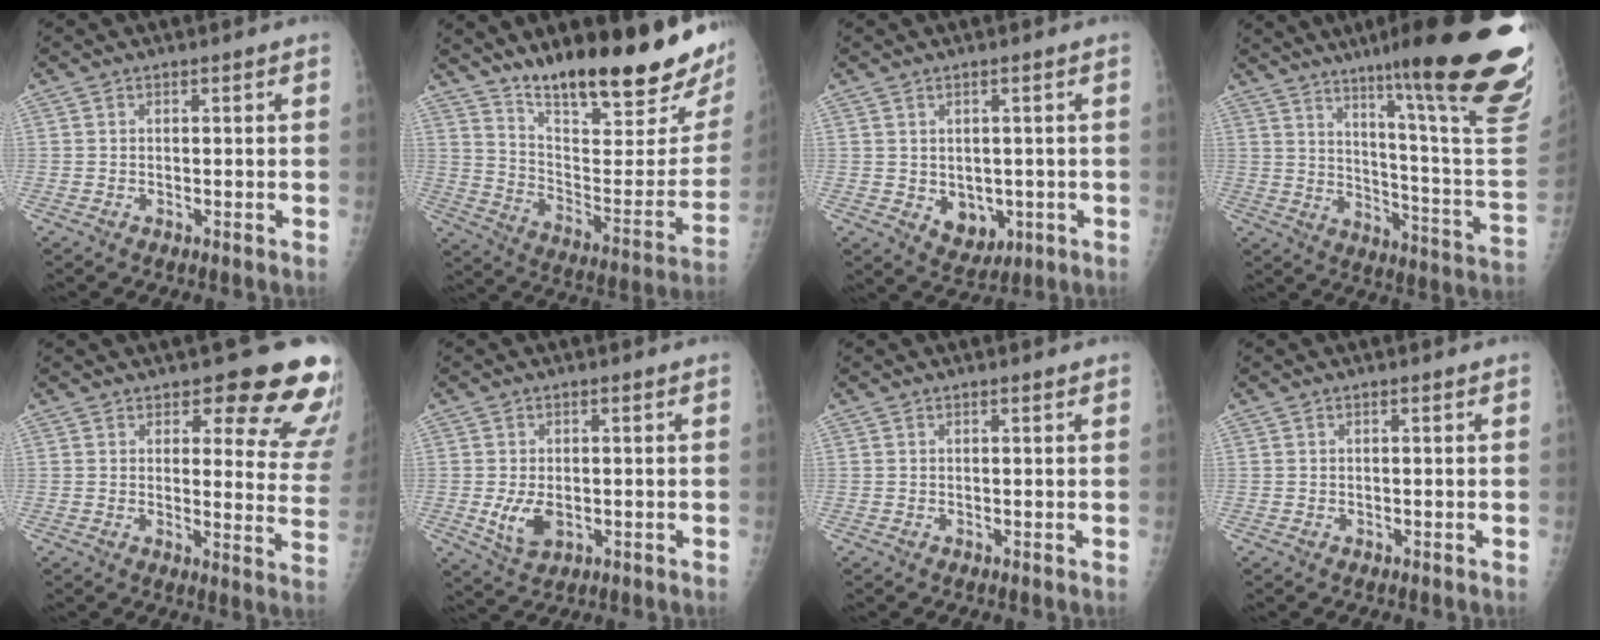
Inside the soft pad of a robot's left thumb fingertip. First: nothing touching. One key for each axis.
{"total": 28.3, "fx": 19.8, "fy": 6.6, "fz": 19.1, "tx": -0.256, "ty": -0.096, "tz": 0.302}
{"total": 6.0, "fx": -0.9, "fy": 4.5, "fz": 3.9, "tx": -0.029, "ty": -0.009, "tz": 0.007}
{"total": 29.2, "fx": 18.1, "fy": 2.5, "fz": 22.8, "tx": -0.263, "ty": -0.097, "tz": 0.261}
{"total": 16.3, "fx": 12.2, "fy": 5.5, "fz": 9.2, "tx": -0.054, "ty": -0.077, "tz": 0.125}
{"total": 5.3, "fx": -0.7, "fy": 3.3, "fz": 4.1, "tx": -0.073, "ty": -0.011, "tz": -0.004}
{"total": 0.7, "fx": 0.6, "fy": 0.0, "fz": 0.4, "tx": -0.006, "ty": 0.001, "tz": 0.010}
{"total": 0.0}